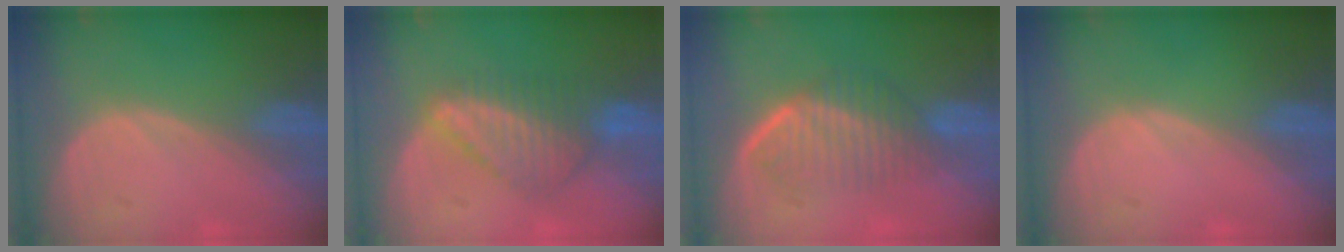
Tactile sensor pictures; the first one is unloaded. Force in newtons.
{"total": 6.5, "press": 6.4, "slide": 0.8}
{"total": 7.1, "press": 6.1, "slide": 3.6}
{"total": 0.0}